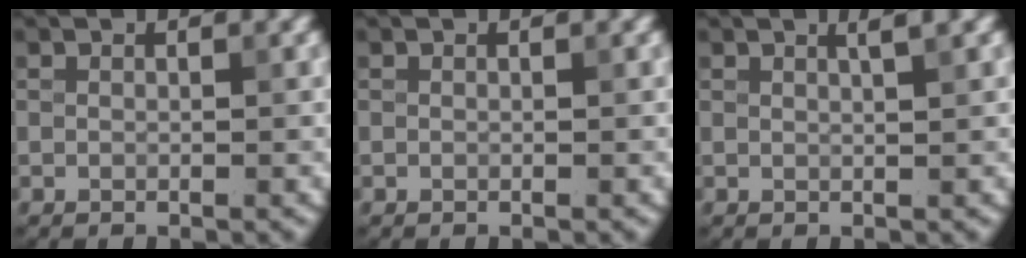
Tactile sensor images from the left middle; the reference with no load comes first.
{"total": 0.0}
{"total": 1.4, "force": [0.8, 0.4, 1.1], "torque": [-0.008, 0.003, 0.008]}